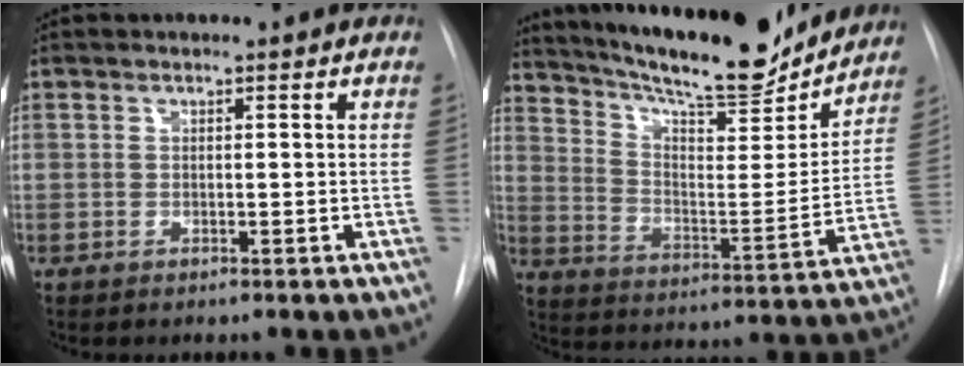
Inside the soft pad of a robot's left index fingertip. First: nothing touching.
{"total": 21.8, "force": [19.3, 4.0, 9.4], "torque": [-0.161, -0.022, 0.282]}